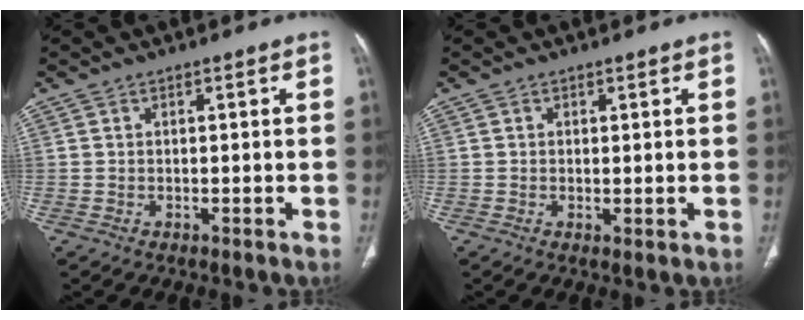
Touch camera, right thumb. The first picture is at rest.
{"total": 0.8, "force": [0.1, 0.3, 0.8], "torque": [-0.020, -0.006, 0.003]}